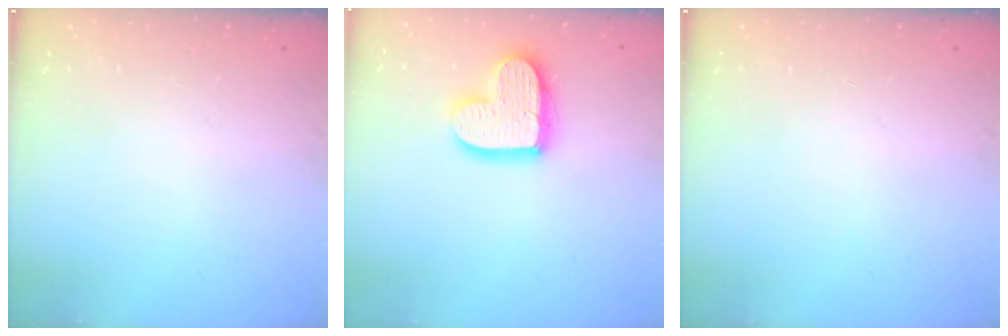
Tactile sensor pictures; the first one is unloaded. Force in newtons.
{"total": 14.5, "press": 14.4, "slide": 1.3}
{"total": 0.0}